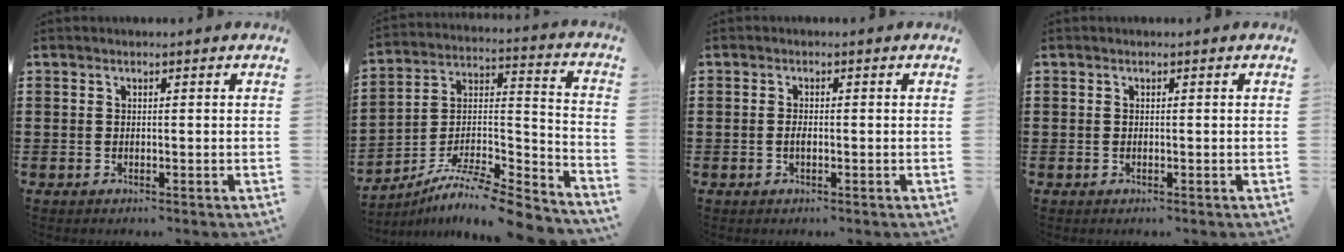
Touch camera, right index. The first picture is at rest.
{"total": 8.7, "force": [-7.7, 1.4, 3.7], "torque": [-0.060, 0.012, -0.152]}
{"total": 1.2, "force": [-0.3, 0.4, 1.1], "torque": [-0.021, -0.002, -0.005]}
{"total": 0.0}